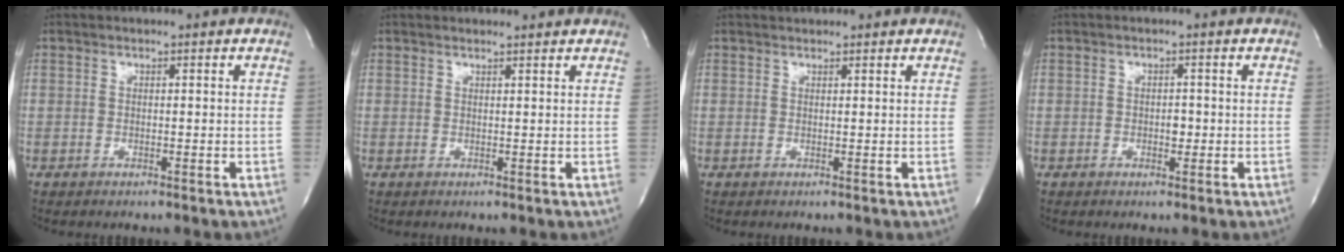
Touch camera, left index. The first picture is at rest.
{"total": 2.1, "force": [2.1, 0.1, 0.1], "torque": [-0.012, 0.001, 0.022]}
{"total": 1.4, "force": [1.3, 0.5, 0.3], "torque": [-0.008, 0.013, 0.020]}
{"total": 1.4, "force": [-0.4, 0.8, 1.0], "torque": [-0.016, -0.001, -0.007]}